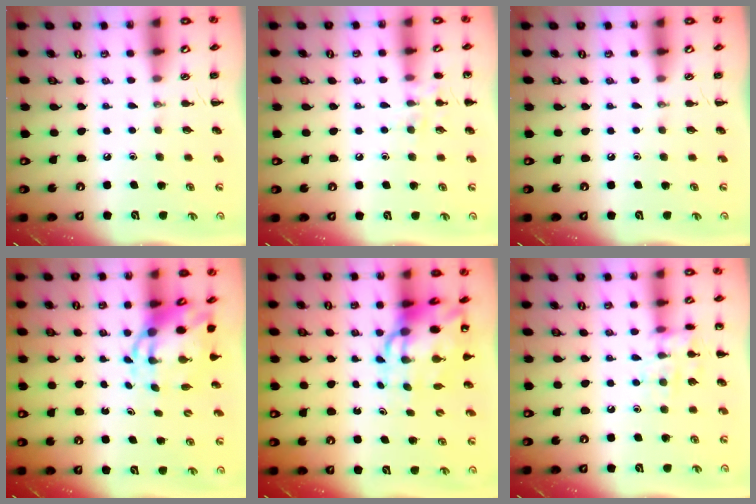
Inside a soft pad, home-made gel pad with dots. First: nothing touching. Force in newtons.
{"total": 7.9, "press": 7.7, "slide": 1.9}
{"total": 0.0}
{"total": 5.8, "press": 5.5, "slide": 1.6}
{"total": 11.4, "press": 11.0, "slide": 3.0}
{"total": 10.3, "press": 10.3, "slide": 1.2}